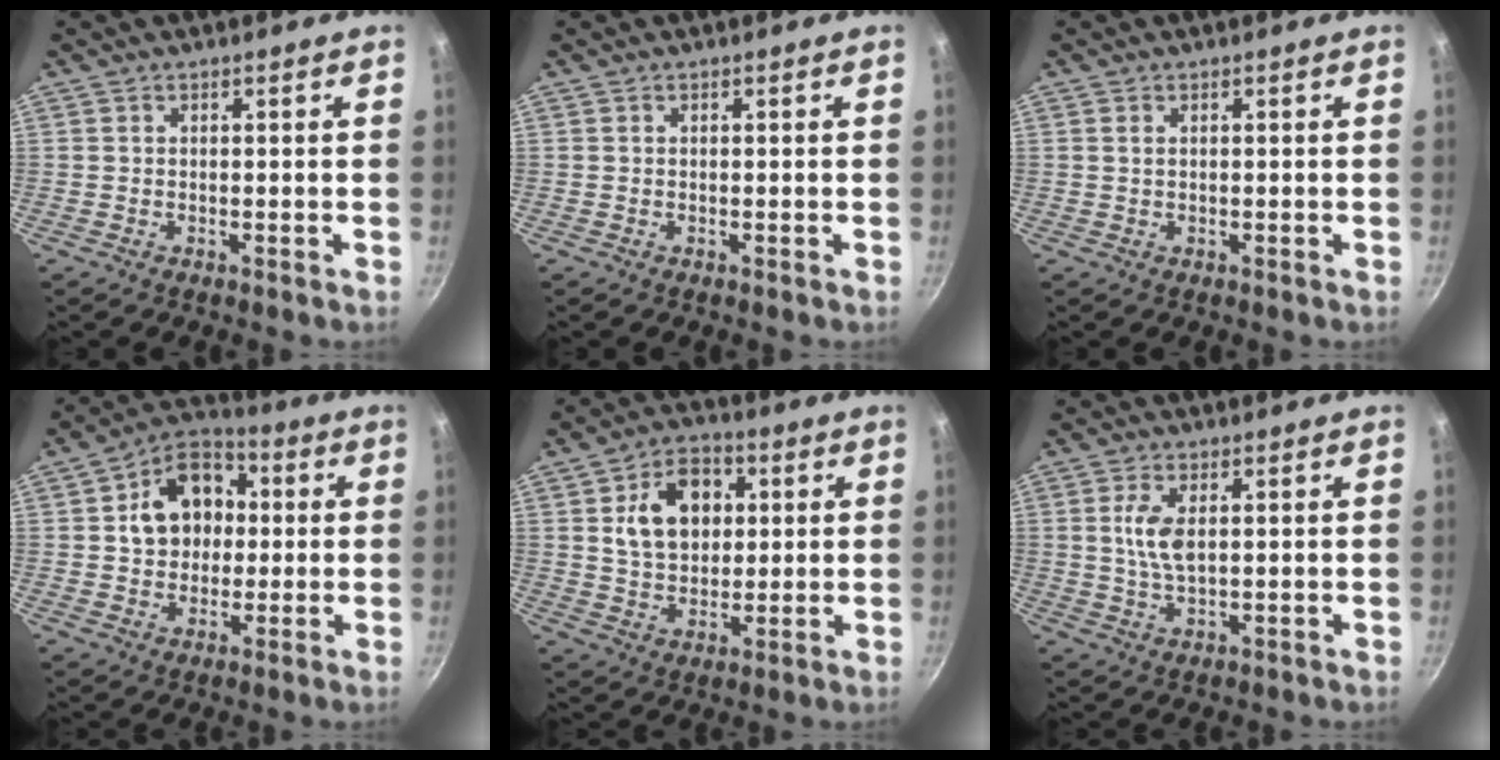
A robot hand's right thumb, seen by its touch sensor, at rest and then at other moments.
{"total": 0.0}
{"total": 0.8, "force": [0.3, 0.5, 0.6], "torque": [-0.011, 0.001, 0.004]}
{"total": 13.1, "force": [1.7, 10.4, 7.7], "torque": [-0.083, 0.020, 0.015]}
{"total": 12.7, "force": [2.9, 9.2, 8.3], "torque": [-0.102, 0.001, 0.045]}
{"total": 5.8, "force": [1.1, 2.7, 5.0], "torque": [-0.100, -0.004, 0.022]}